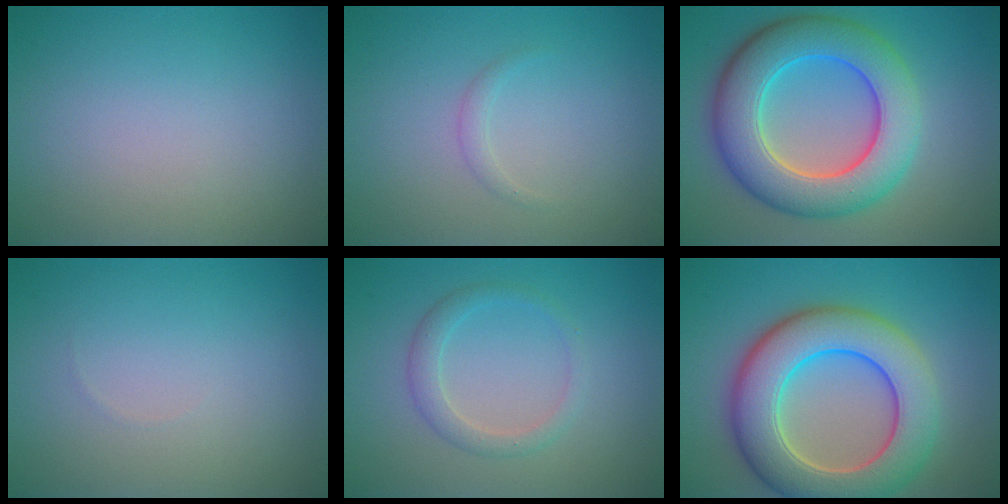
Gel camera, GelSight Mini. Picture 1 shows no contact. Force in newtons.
{"total": 0.8, "press": 0.8, "slide": 0.1}
{"total": 9.7, "press": 9.7, "slide": 0.4}
{"total": 0.0}
{"total": 2.0, "press": 2.0, "slide": 0.1}
{"total": 10.1, "press": 10.1, "slide": 0.6}